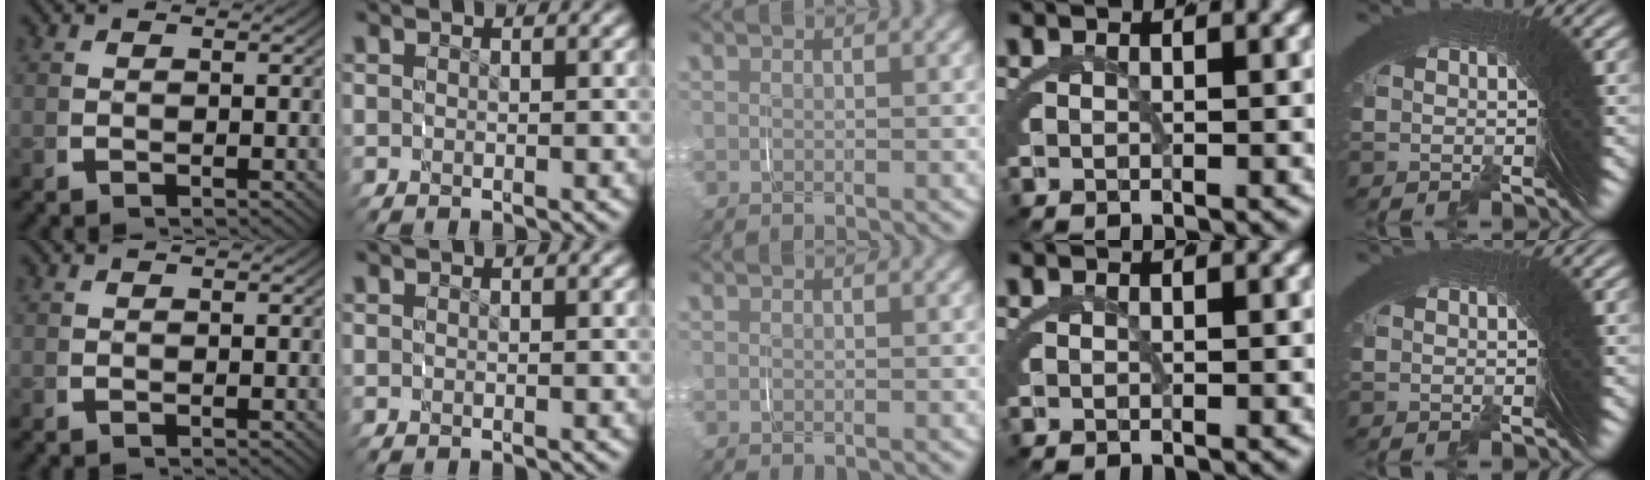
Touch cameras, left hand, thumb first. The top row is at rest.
{}